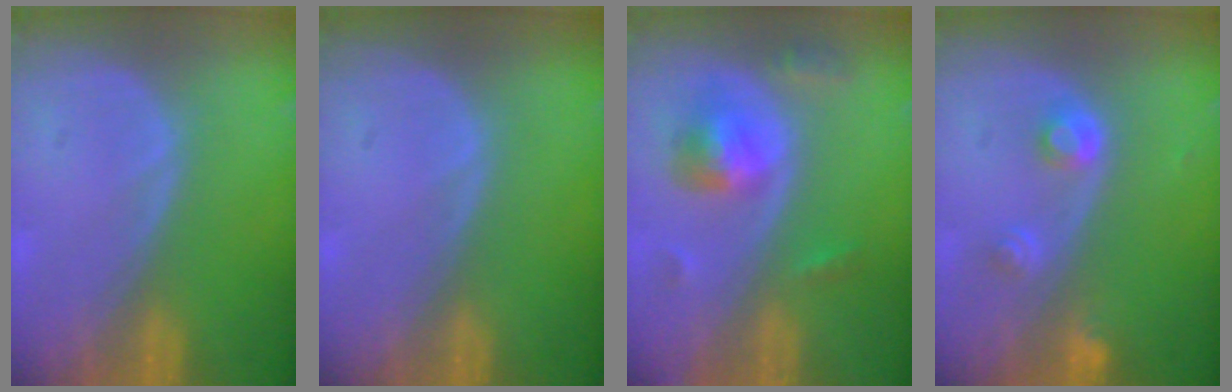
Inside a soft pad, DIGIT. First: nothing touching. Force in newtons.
{"total": 0.0}
{"total": 5.6, "press": 5.2, "slide": 1.9}
{"total": 2.9, "press": 2.9, "slide": 0.5}